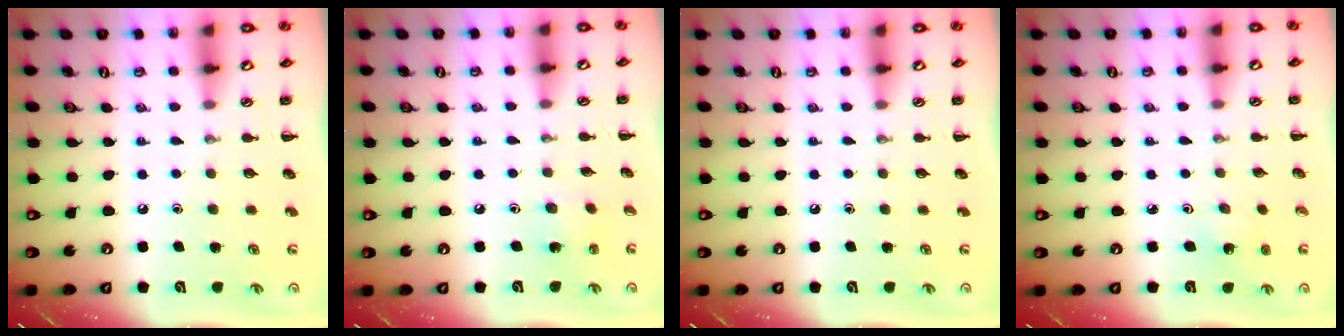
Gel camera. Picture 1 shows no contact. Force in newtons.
{"total": 3.6, "press": 3.4, "slide": 1.2}
{"total": 0.0}
{"total": 2.1, "press": 2.0, "slide": 0.7}